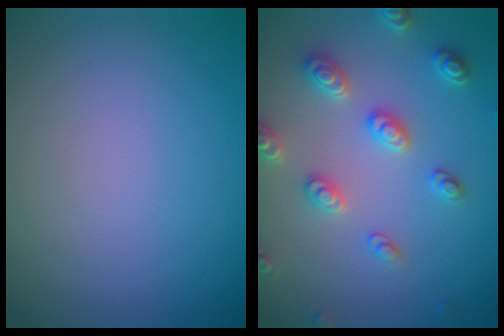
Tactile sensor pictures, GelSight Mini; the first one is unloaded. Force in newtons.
{"total": 3.3, "press": 3.2, "slide": 0.9}